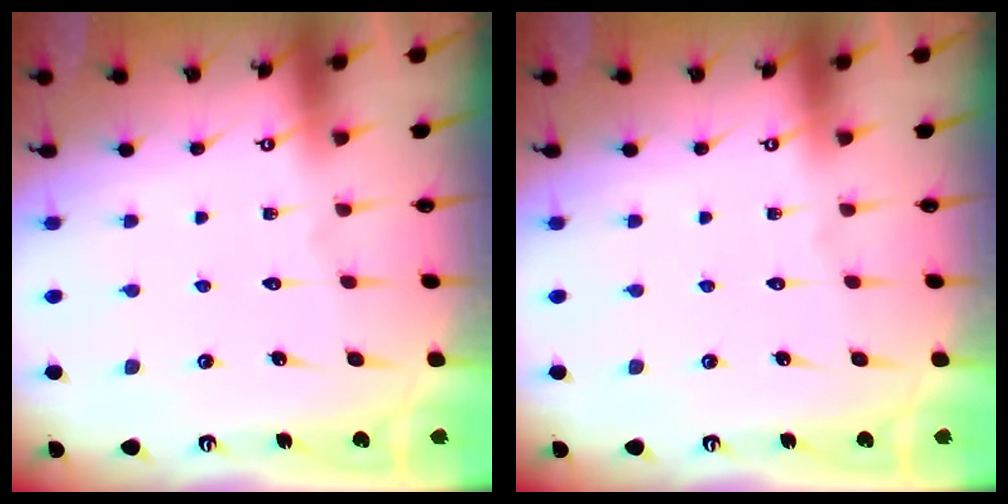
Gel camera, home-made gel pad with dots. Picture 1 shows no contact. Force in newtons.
{"total": 0.0}